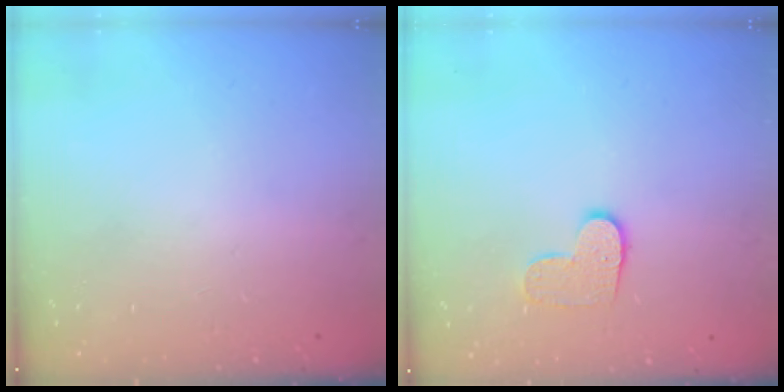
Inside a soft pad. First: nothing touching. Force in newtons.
{"total": 8.0, "press": 8.0, "slide": 0.4}